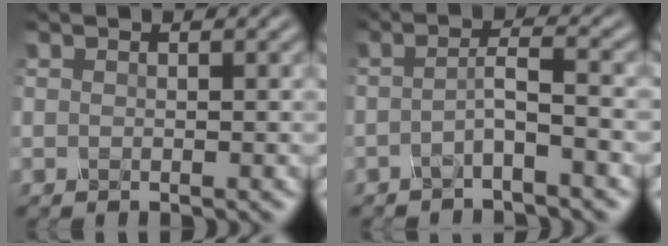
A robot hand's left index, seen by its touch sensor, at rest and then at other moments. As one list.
[{"total": 2.3, "force": [-1.1, 0.1, 2.0], "torque": [-0.041, 0.006, -0.027]}]